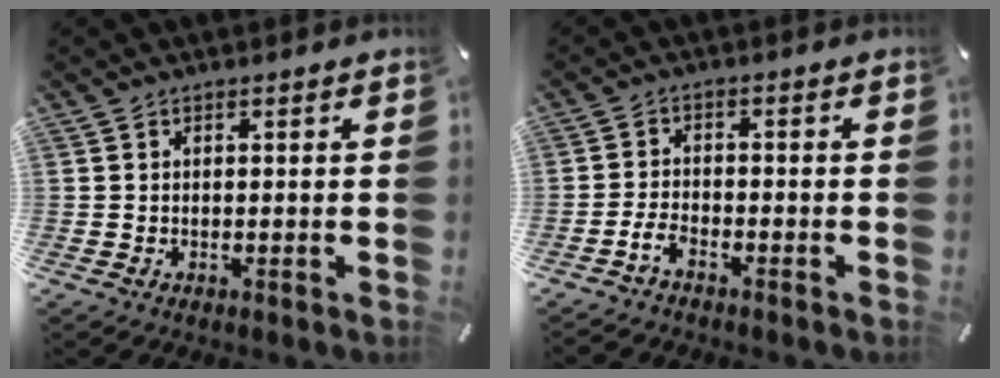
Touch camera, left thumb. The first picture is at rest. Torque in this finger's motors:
{"motor_torque": [0.00, 0.00, 0.01, 0.02, 0.00]}